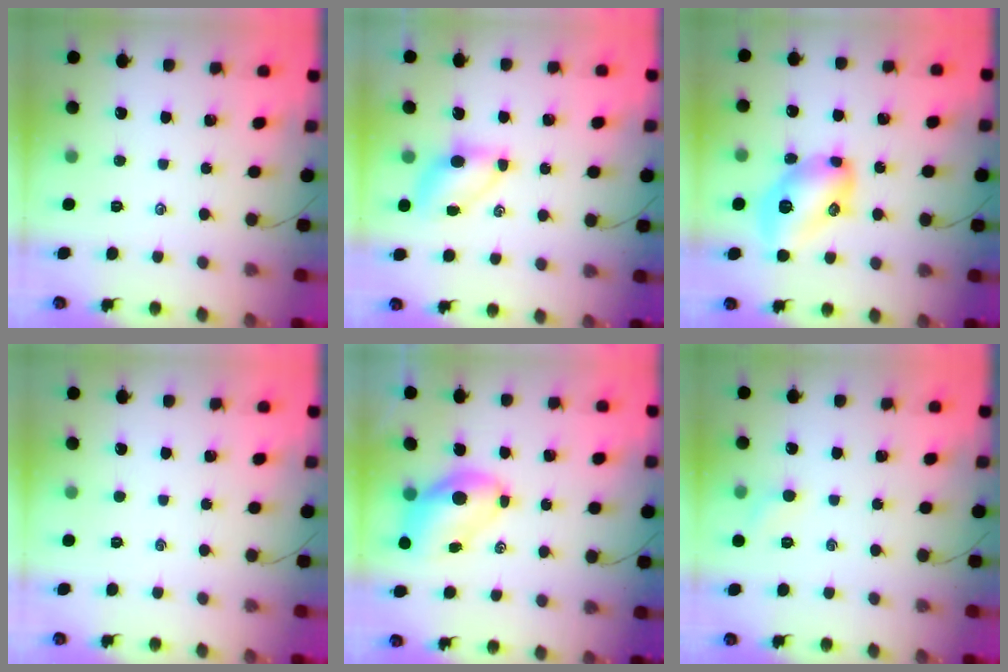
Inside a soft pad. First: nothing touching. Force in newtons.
{"total": 5.4, "press": 5.4, "slide": 0.7}
{"total": 12.7, "press": 12.7, "slide": 0.8}
{"total": 0.0}
{"total": 7.5, "press": 7.3, "slide": 1.6}
{"total": 4.2, "press": 4.0, "slide": 1.2}